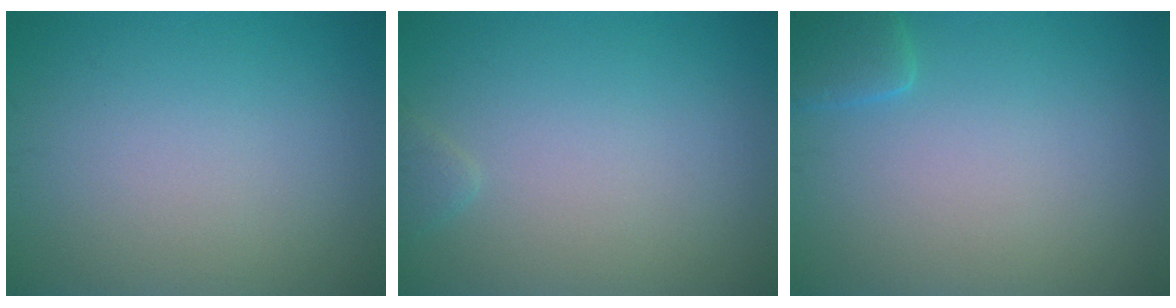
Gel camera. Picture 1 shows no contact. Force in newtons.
{"total": 0.8, "press": 0.8, "slide": 0.1}
{"total": 1.6, "press": 1.6, "slide": 0.2}